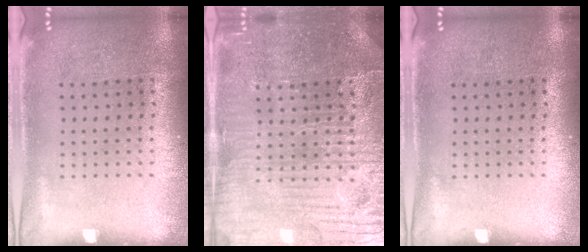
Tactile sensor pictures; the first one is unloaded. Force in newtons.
{"total": 4.9, "press": 4.7, "slide": 1.2}
{"total": 0.0}